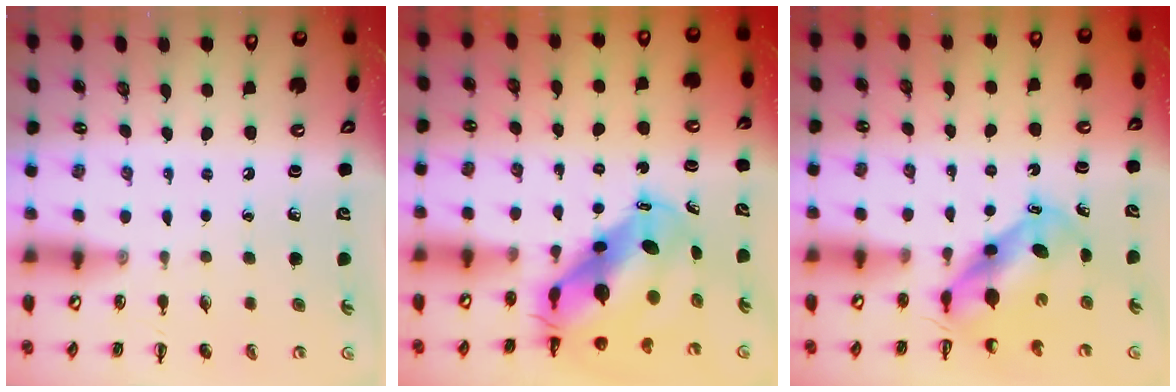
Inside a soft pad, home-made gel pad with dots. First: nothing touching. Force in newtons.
{"total": 9.7, "press": 9.3, "slide": 2.8}
{"total": 6.3, "press": 6.2, "slide": 1.3}